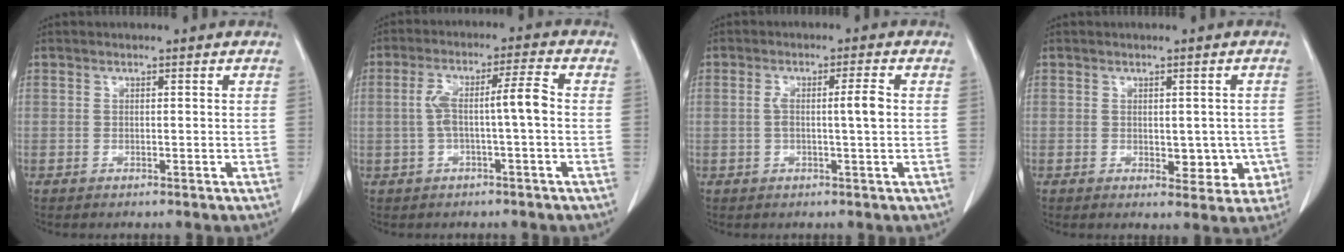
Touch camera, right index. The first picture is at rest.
{"total": 6.8, "force": [-0.4, 0.8, 6.7], "torque": [-0.131, 0.029, -0.004]}
{"total": 4.2, "force": [0.1, 0.1, 4.2], "torque": [-0.078, 0.010, 0.004]}
{"total": 5.0, "force": [-0.8, 3.1, 3.8], "torque": [-0.027, 0.001, -0.002]}